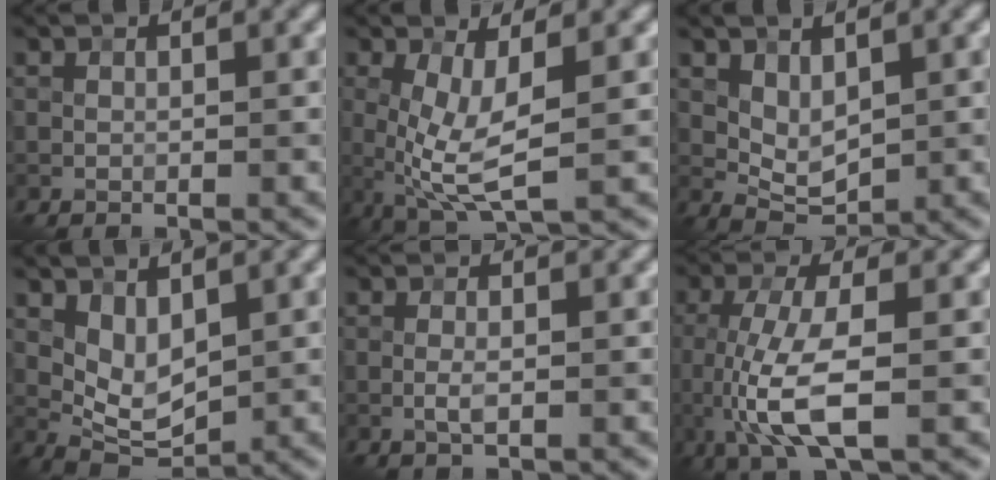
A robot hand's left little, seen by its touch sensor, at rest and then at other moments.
{"total": 6.1, "force": [-0.5, 2.2, 5.6], "torque": [-0.127, -0.012, -0.005]}
{"total": 2.7, "force": [0.8, 1.7, 2.0], "torque": [-0.040, -0.010, 0.021]}
{"total": 3.5, "force": [1.0, 2.1, 2.6], "torque": [-0.051, -0.012, 0.023]}
{"total": 1.0, "force": [-0.3, 0.2, 0.9], "torque": [-0.022, 0.001, -0.009]}
{"total": 6.6, "force": [-1.6, 2.2, 6.1], "torque": [-0.141, -0.008, -0.028]}